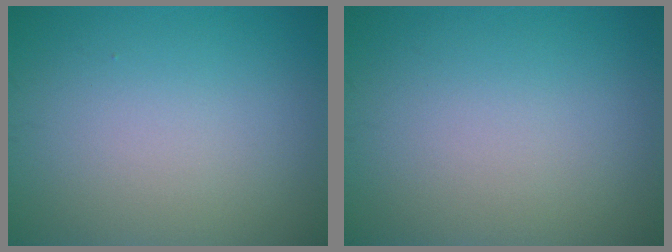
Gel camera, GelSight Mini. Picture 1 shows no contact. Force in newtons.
{"total": 0.0}